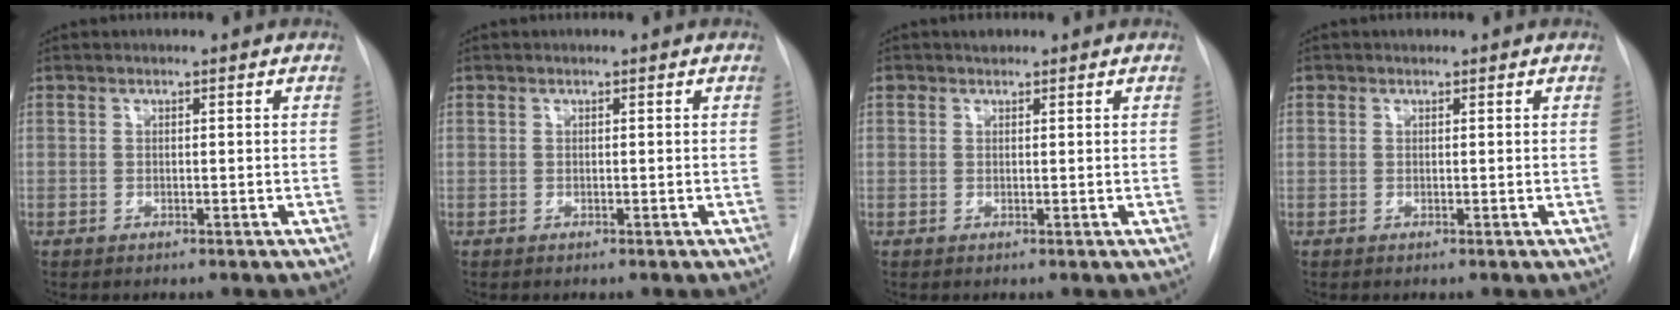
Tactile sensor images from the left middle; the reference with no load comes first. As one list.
[{"total": 0.0}, {"total": 1.3, "force": [1.0, 0.8, 0.2], "torque": [-0.006, 0.013, 0.015]}, {"total": 0.6, "force": [0.4, 0.4, 0.0], "torque": [0.001, 0.006, 0.005]}]